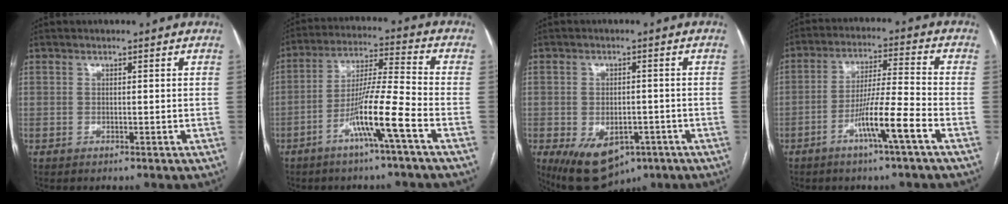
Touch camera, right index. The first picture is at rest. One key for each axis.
{"total": 10.6, "fx": -4.9, "fy": -0.9, "fz": 9.3, "tx": -0.177, "ty": 0.004, "tz": -0.093}
{"total": 10.8, "fx": -5.3, "fy": 6.6, "fz": 6.7, "tx": -0.114, "ty": -0.005, "tz": -0.067}
{"total": 9.1, "fx": -4.3, "fy": -0.7, "fz": 7.9, "tx": -0.146, "ty": 0.001, "tz": -0.081}